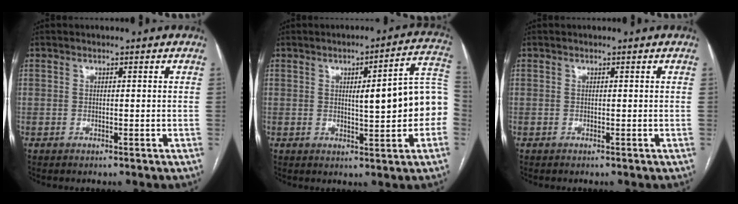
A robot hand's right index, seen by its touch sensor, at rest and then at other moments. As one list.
[{"total": 11.3, "force": [-0.5, 1.9, 11.2], "torque": [-0.133, 0.029, -0.005]}, {"total": 0.0}]